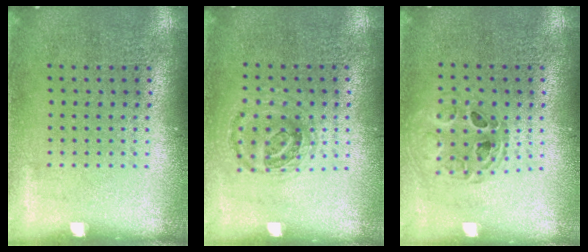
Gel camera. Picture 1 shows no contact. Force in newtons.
{"total": 1.0, "press": 0.9, "slide": 0.1}
{"total": 0.6, "press": 0.6, "slide": 0.1}